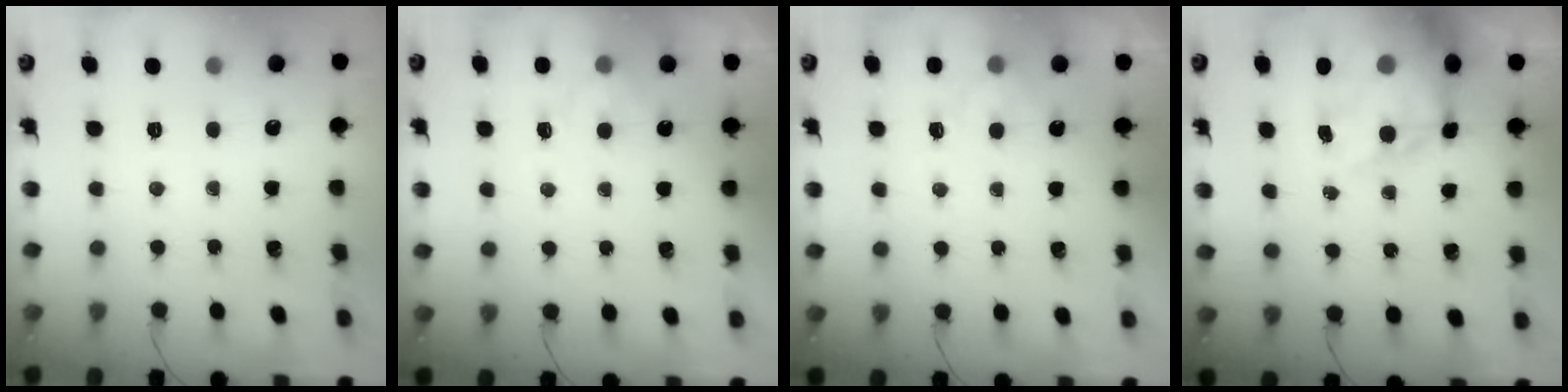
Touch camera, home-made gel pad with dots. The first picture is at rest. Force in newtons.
{"total": 2.7, "press": 2.3, "slide": 1.4}
{"total": 2.7, "press": 2.3, "slide": 1.4}
{"total": 14.3, "press": 14.0, "slide": 3.2}